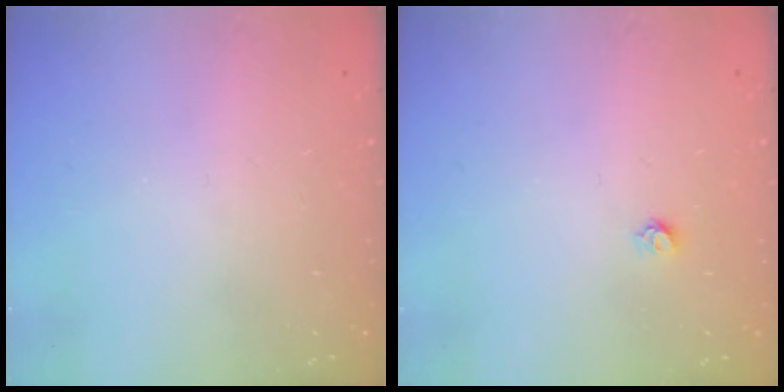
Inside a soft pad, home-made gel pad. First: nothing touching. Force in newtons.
{"total": 3.5, "press": 3.4, "slide": 0.4}